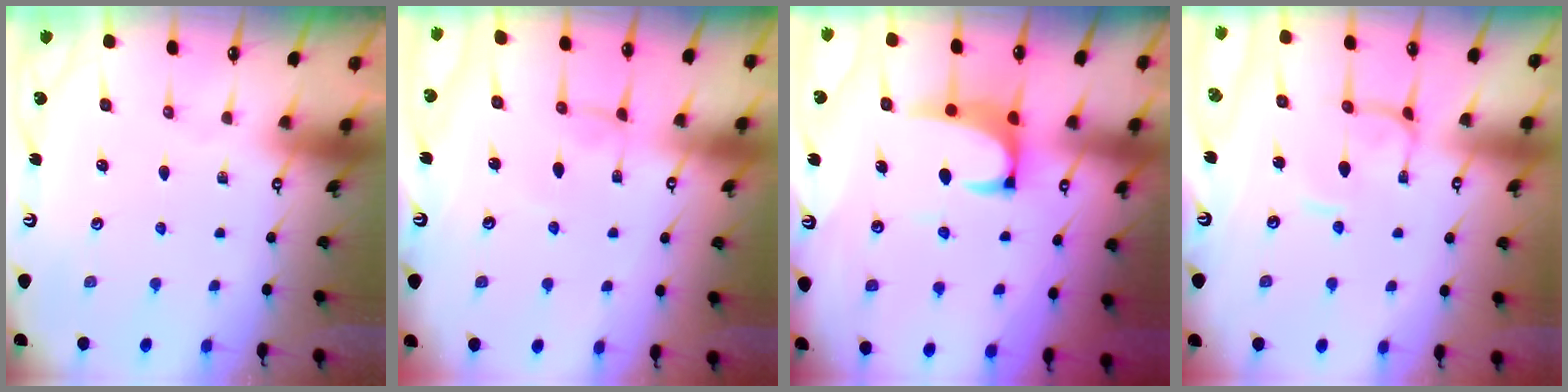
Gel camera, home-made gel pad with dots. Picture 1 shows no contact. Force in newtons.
{"total": 0.8, "press": 0.7, "slide": 0.5}
{"total": 2.2, "press": 2.0, "slide": 0.9}
{"total": 2.2, "press": 2.1, "slide": 0.6}